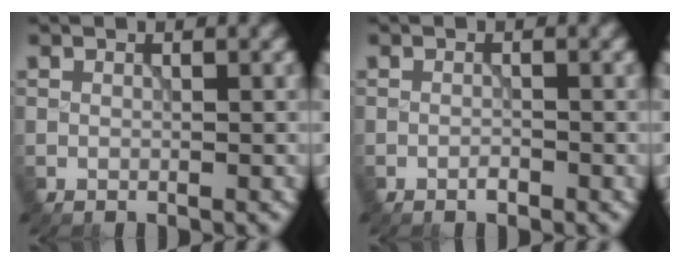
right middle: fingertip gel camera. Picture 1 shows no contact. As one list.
[{"total": 0.7, "force": [-0.5, 0.2, 0.5], "torque": [-0.008, 0.002, -0.010]}]